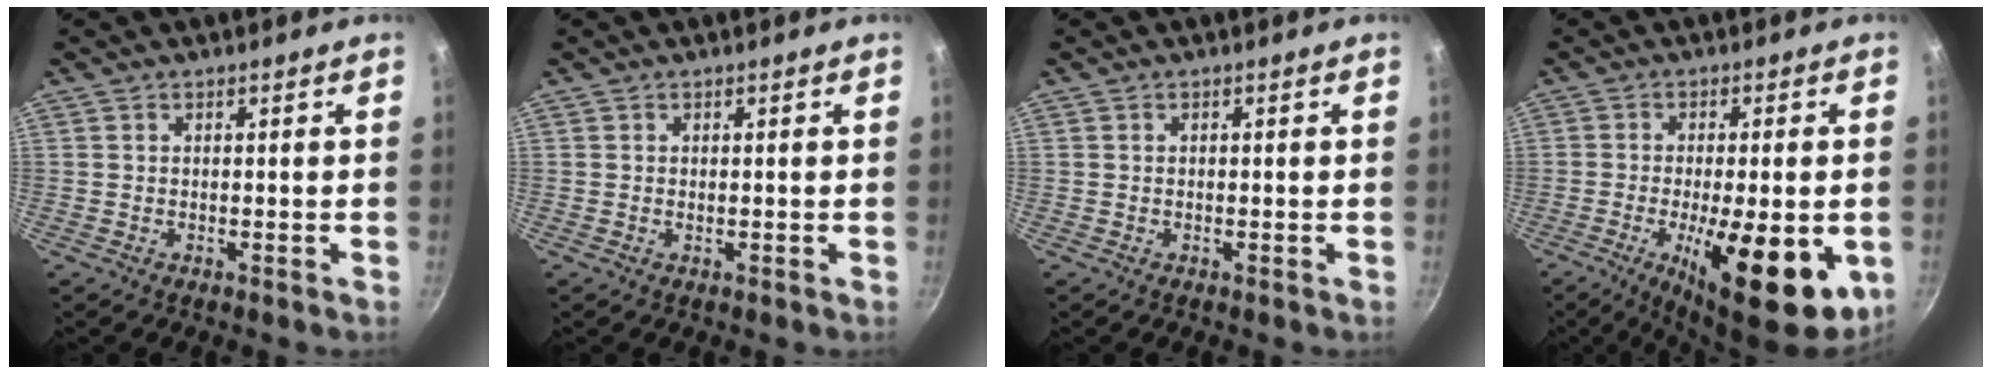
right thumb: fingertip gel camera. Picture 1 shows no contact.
{"total": 0.0}
{"total": 0.0}
{"total": 19.5, "force": [-5.7, 6.7, 17.4], "torque": [-0.219, -0.020, -0.062]}